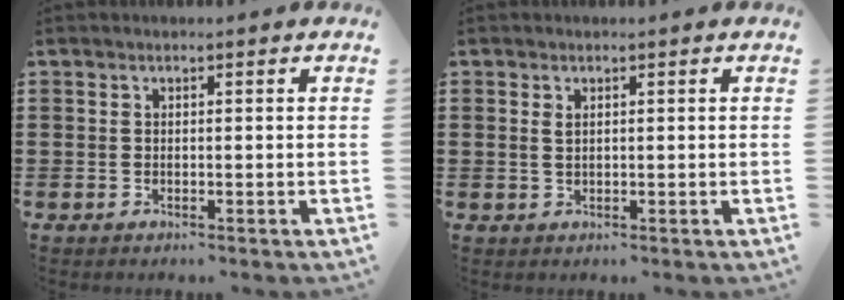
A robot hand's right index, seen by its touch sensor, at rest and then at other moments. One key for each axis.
{"total": 1.0, "fx": 0.4, "fy": 0.5, "fz": 0.8, "tx": -0.018, "ty": 0.003, "tz": 0.007}